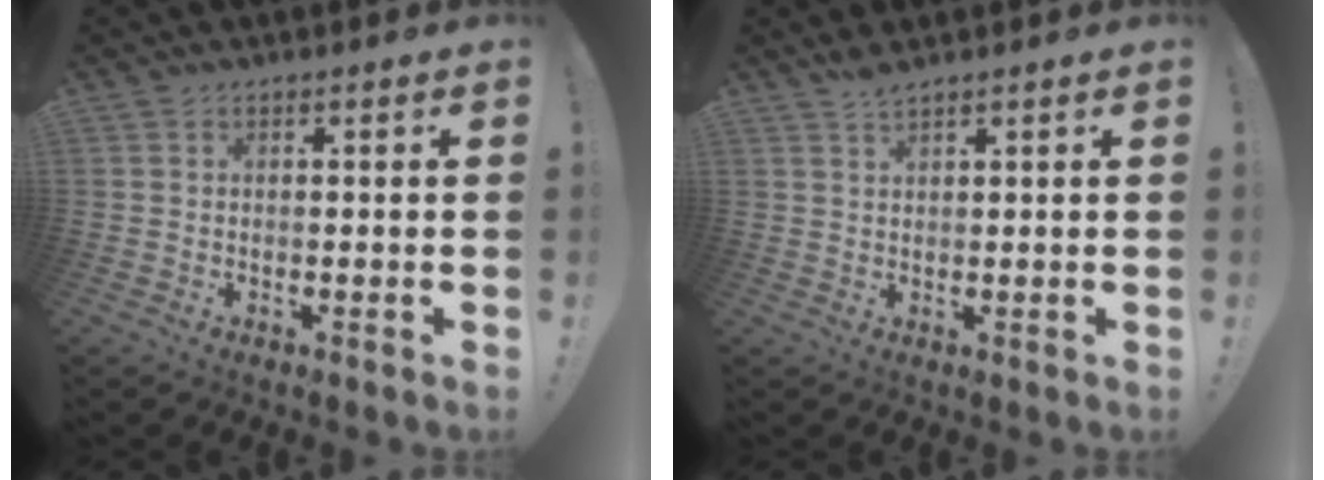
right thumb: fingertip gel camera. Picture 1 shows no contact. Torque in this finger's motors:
{"motor_torque": [0.31, -0.04, 0.21, -0.16, 0.00]}